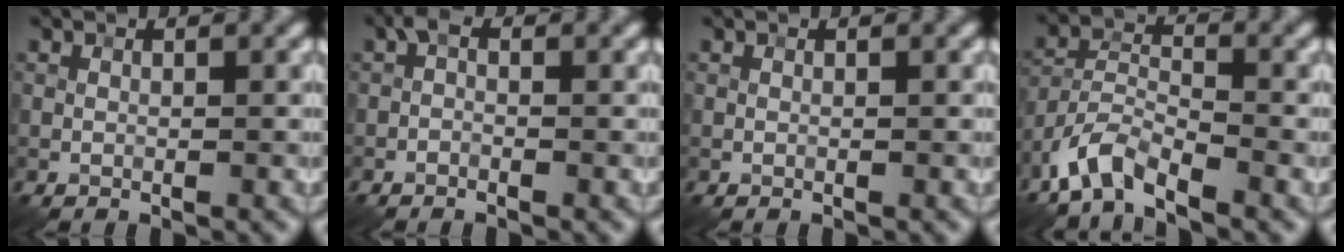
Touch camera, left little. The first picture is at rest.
{"total": 1.1, "force": [-0.4, 0.6, 0.8], "torque": [-0.016, 0.006, -0.014]}
{"total": 0.0}
{"total": 4.8, "force": [-3.9, 1.3, 2.5], "torque": [-0.050, 0.002, -0.086]}